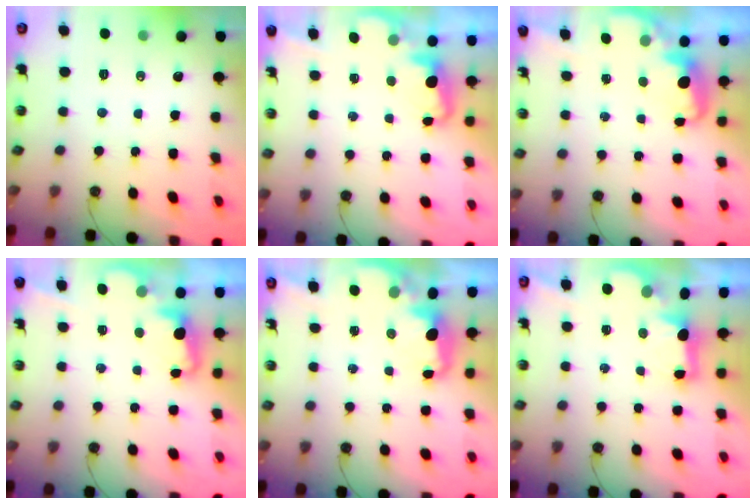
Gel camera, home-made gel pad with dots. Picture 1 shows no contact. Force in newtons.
{"total": 2.3, "press": 2.2, "slide": 0.5}
{"total": 2.7, "press": 2.6, "slide": 0.5}
{"total": 2.4, "press": 2.4, "slide": 0.5}
{"total": 2.9, "press": 2.9, "slide": 0.5}
{"total": 2.3, "press": 2.2, "slide": 0.7}